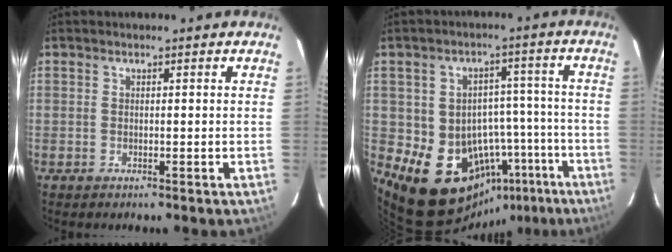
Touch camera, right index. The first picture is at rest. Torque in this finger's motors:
{"motor_torque": [1.79, -0.35, 1.05, 0.16]}